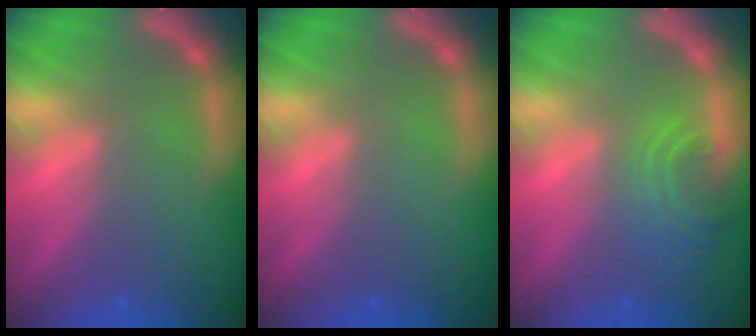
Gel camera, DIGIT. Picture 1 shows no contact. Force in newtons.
{"total": 0.0}
{"total": 4.0}